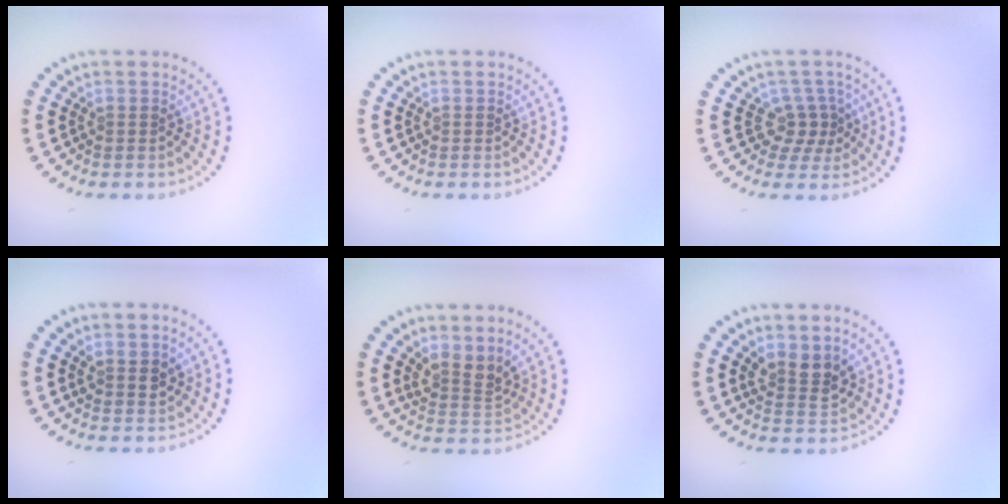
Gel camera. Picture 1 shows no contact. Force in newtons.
{"total": 0.0}
{"total": 2.6, "press": 1.8, "slide": 1.8}
{"total": 1.7, "press": 1.5, "slide": 0.7}
{"total": 2.6, "press": 1.7, "slide": 2.0}
{"total": 2.7, "press": 2.4, "slide": 1.2}